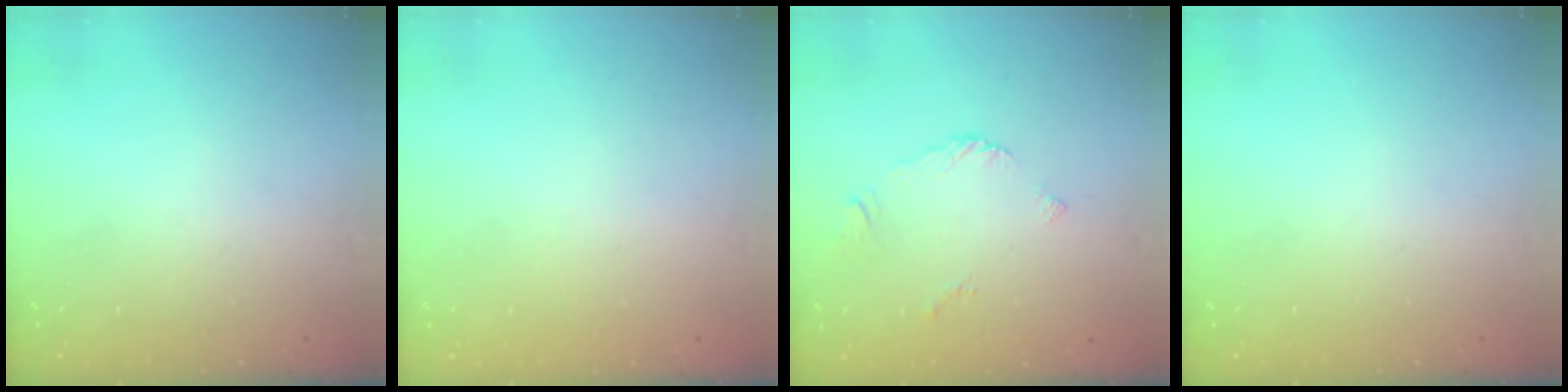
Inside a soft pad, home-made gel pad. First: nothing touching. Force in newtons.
{"total": 1.9, "press": 1.9, "slide": 0.1}
{"total": 3.5, "press": 3.5, "slide": 0.2}
{"total": 0.0}